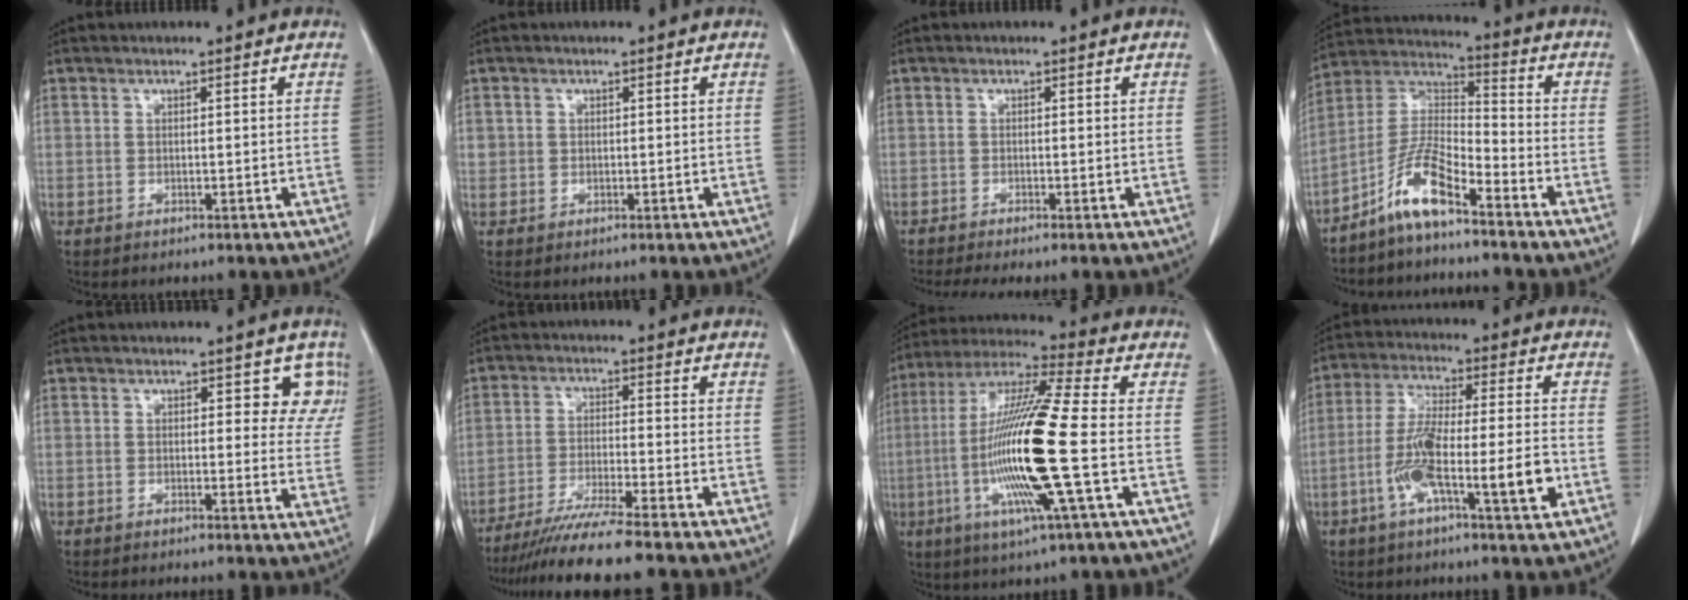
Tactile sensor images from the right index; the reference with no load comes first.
{"total": 1.2, "force": [0.2, 1.1, 0.2], "torque": [0.008, 0.004, 0.000]}
{"total": 2.7, "force": [-2.1, -0.1, 1.6], "torque": [-0.025, -0.006, -0.037]}
{"total": 8.7, "force": [-6.1, 1.2, 6.2], "torque": [-0.132, 0.011, -0.121]}
{"total": 4.9, "force": [2.5, 2.9, 3.1], "torque": [-0.005, -0.001, 0.017]}
{"total": 10.4, "force": [-8.7, -1.3, 5.5], "torque": [-0.082, -0.034, -0.144]}
{"total": 18.3, "force": [-3.3, 0.1, 18.0], "torque": [-0.368, -0.010, -0.072]}
{"total": 12.3, "force": [-3.9, 1.4, 11.6], "torque": [-0.211, 0.001, -0.070]}